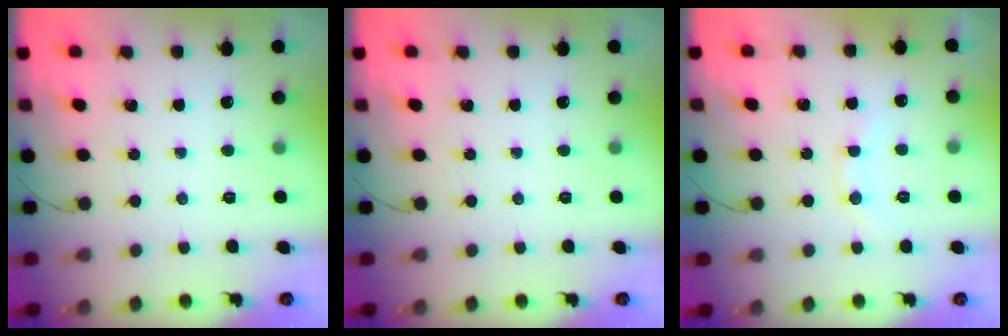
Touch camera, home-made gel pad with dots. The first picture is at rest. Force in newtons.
{"total": 0.0}
{"total": 8.4, "press": 8.3, "slide": 1.4}